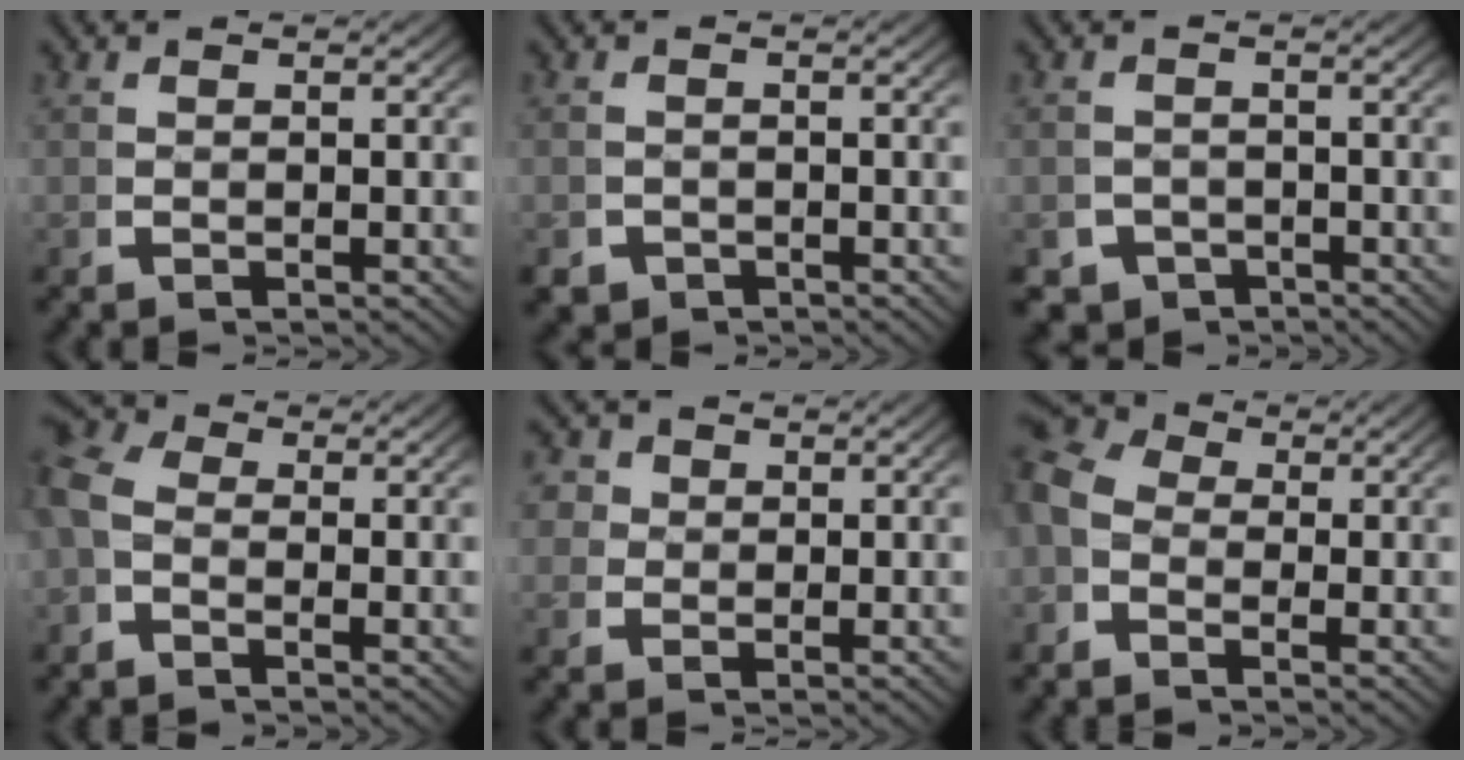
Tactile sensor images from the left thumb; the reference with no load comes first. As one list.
[{"total": 3.0, "force": [-2.4, 1.7, 0.4], "torque": [-0.006, -0.021, -0.036]}, {"total": 4.2, "force": [-3.4, 2.4, 0.6], "torque": [0.004, -0.024, -0.058]}, {"total": 4.3, "force": [-0.2, 3.5, 2.5], "torque": [-0.046, 0.000, -0.021]}, {"total": 3.6, "force": [1.1, 3.2, 1.5], "torque": [-0.034, -0.005, 0.016]}, {"total": 6.7, "force": [1.1, 5.3, 4.0], "torque": [-0.063, 0.011, -0.006]}]